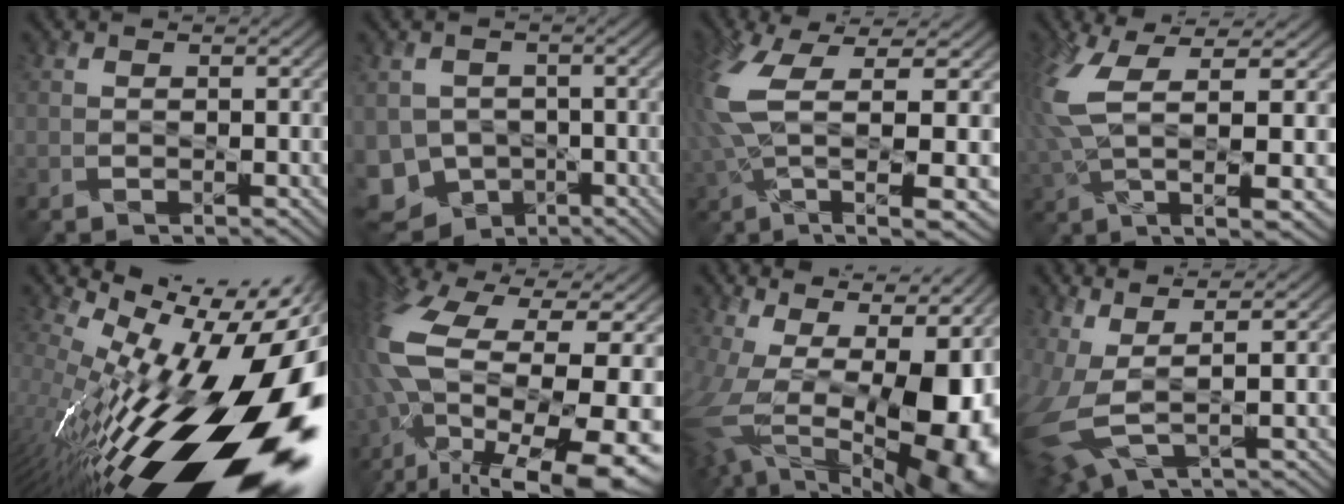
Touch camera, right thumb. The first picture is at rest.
{"total": 8.6, "force": [-4.0, 6.9, 3.1], "torque": [-0.086, -0.011, -0.081]}
{"total": 11.6, "force": [2.0, 3.1, 11.0], "torque": [-0.241, -0.004, 0.046]}
{"total": 10.6, "force": [2.6, 2.9, 9.8], "torque": [-0.223, 0.000, 0.060]}
{"total": 21.5, "force": [-4.3, 7.4, 19.7], "torque": [-0.329, -0.042, -0.067]}
{"total": 17.9, "force": [-2.8, 6.9, 16.3], "torque": [-0.363, -0.020, -0.025]}
{"total": 20.1, "force": [-0.5, 11.5, 16.5], "torque": [-0.258, -0.009, 0.040]}
{"total": 7.6, "force": [1.2, 2.7, 7.0], "torque": [-0.190, -0.003, 0.040]}